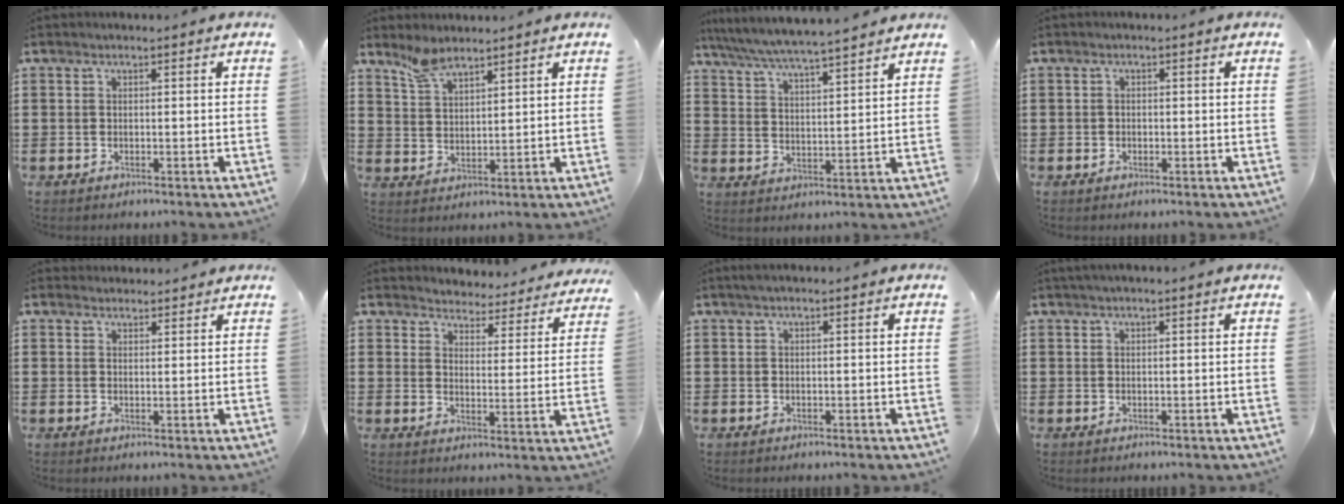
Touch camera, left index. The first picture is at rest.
{"total": 4.3, "force": [3.8, 1.2, 1.8], "torque": [-0.045, -0.004, 0.070]}
{"total": 5.3, "force": [5.0, -0.3, 1.6], "torque": [-0.053, -0.032, 0.084]}
{"total": 0.8, "force": [-0.4, 0.6, 0.1], "torque": [-0.004, 0.002, -0.010]}
{"total": 1.9, "force": [1.8, 0.6, -0.1], "torque": [-0.005, 0.001, 0.036]}
{"total": 4.2, "force": [4.2, 0.4, -0.3], "torque": [-0.013, -0.038, 0.068]}
{"total": 0.6, "force": [0.3, 0.0, 0.5], "torque": [-0.009, 0.000, 0.005]}
{"total": 0.8, "force": [0.5, 0.0, 0.7], "torque": [-0.013, 0.001, 0.010]}